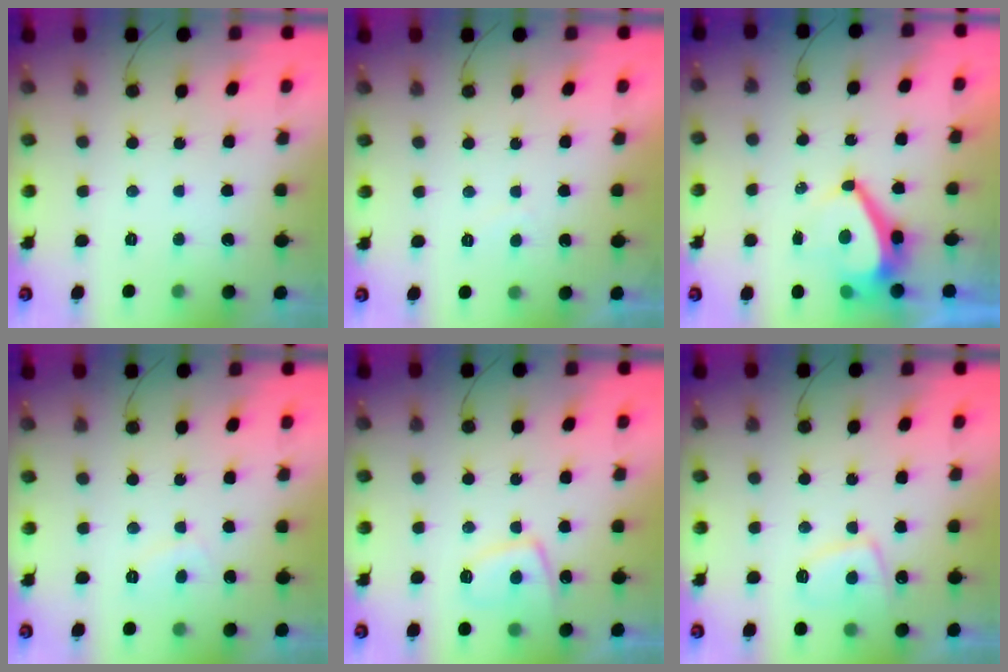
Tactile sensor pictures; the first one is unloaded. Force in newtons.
{"total": 1.3, "press": 1.1, "slide": 0.6}
{"total": 7.2, "press": 7.1, "slide": 0.6}
{"total": 2.4, "press": 2.3, "slide": 0.7}
{"total": 8.9, "press": 8.9, "slide": 1.1}
{"total": 7.8, "press": 7.8, "slide": 1.2}